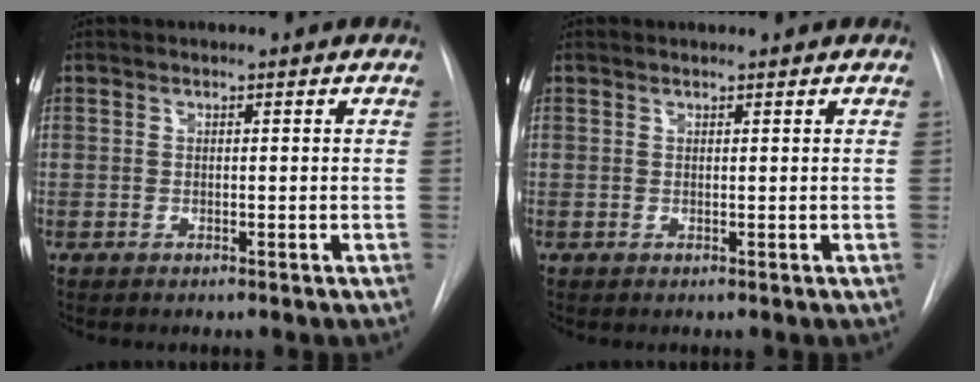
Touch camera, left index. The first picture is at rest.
{"total": 0.0}